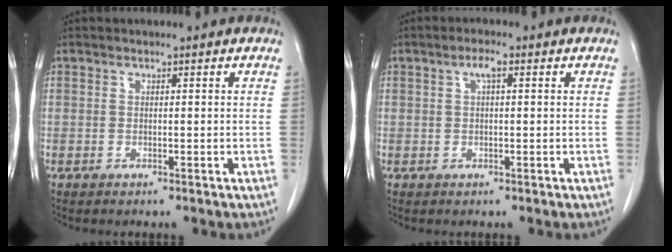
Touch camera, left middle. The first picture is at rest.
{"total": 1.8, "force": [0.6, 0.5, 1.6], "torque": [-0.029, 0.009, 0.010]}